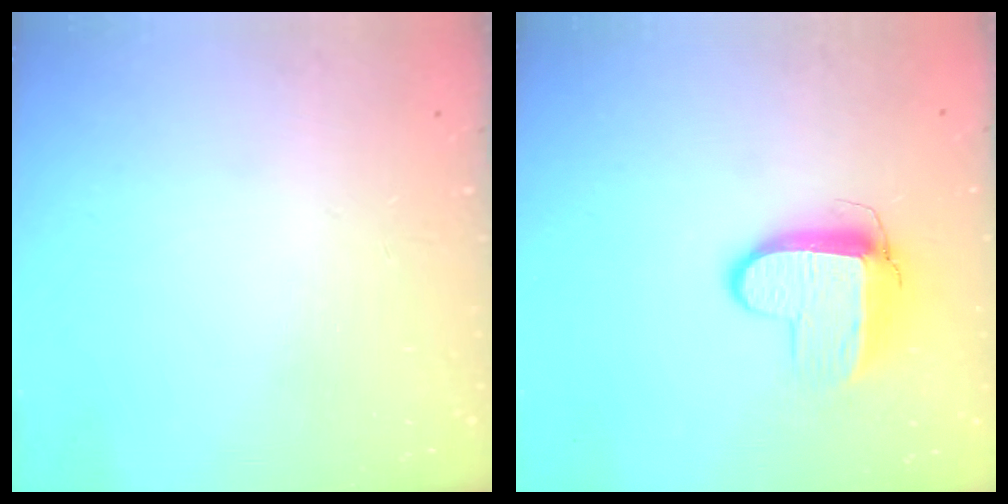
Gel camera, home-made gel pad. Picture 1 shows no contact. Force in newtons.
{"total": 8.9, "press": 8.8, "slide": 1.0}